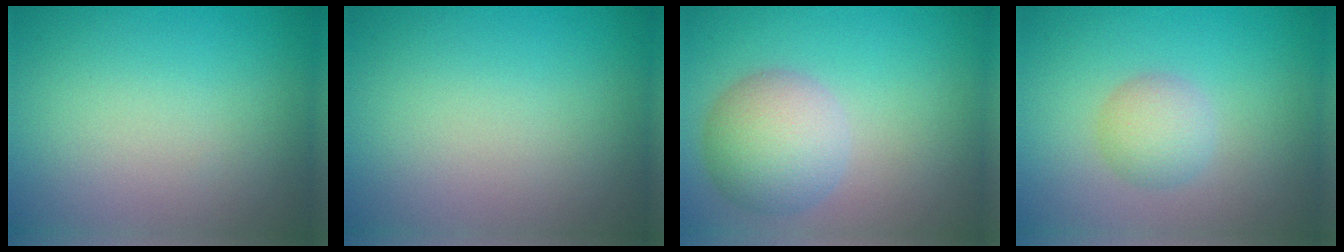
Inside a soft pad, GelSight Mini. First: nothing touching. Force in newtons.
{"total": 0.0}
{"total": 5.2, "press": 5.2, "slide": 0.3}
{"total": 2.4, "press": 2.4, "slide": 0.1}